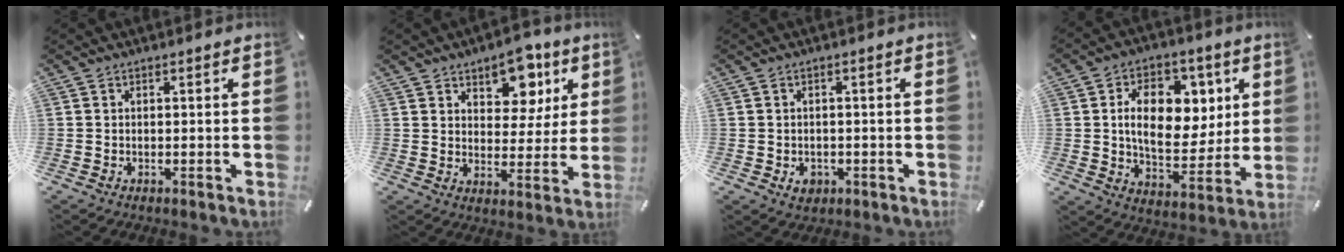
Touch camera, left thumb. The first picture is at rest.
{"total": 11.3, "force": [6.9, 7.2, 5.3], "torque": [-0.053, -0.043, 0.119]}
{"total": 3.2, "force": [-1.0, 2.7, 1.5], "torque": [-0.016, 0.002, -0.019]}
{"total": 16.0, "force": [3.9, 11.1, 10.8], "torque": [-0.159, -0.002, 0.069]}